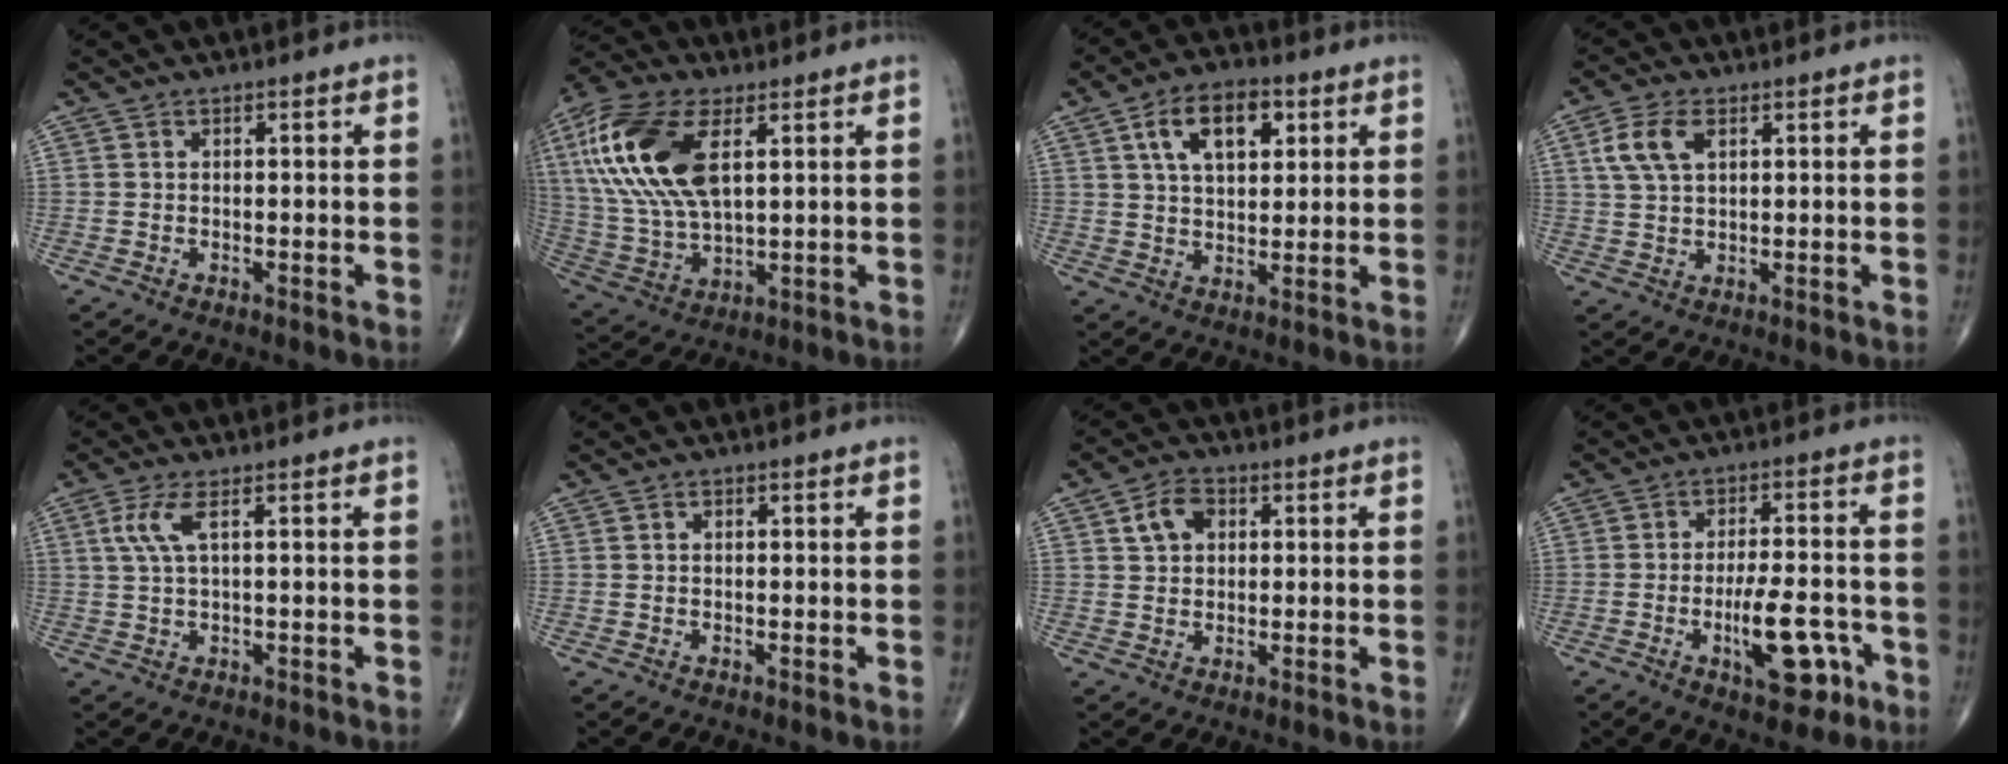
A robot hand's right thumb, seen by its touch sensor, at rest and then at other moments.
{"total": 20.6, "force": [6.3, 10.1, 16.8], "torque": [-0.358, -0.007, 0.117]}
{"total": 11.4, "force": [4.4, 6.3, 8.3], "torque": [-0.119, -0.005, 0.073]}
{"total": 6.7, "force": [2.4, 3.8, 4.9], "torque": [-0.104, 0.003, 0.049]}
{"total": 4.1, "force": [1.4, 0.9, 3.8], "torque": [-0.103, 0.007, 0.033]}
{"total": 0.6, "force": [0.2, 0.4, 0.4], "torque": [-0.008, 0.002, 0.003]}
{"total": 5.5, "force": [1.7, 4.0, 3.4], "torque": [-0.048, 0.005, 0.026]}
{"total": 11.2, "force": [-4.2, 4.4, 9.3], "torque": [-0.131, 0.019, -0.060]}